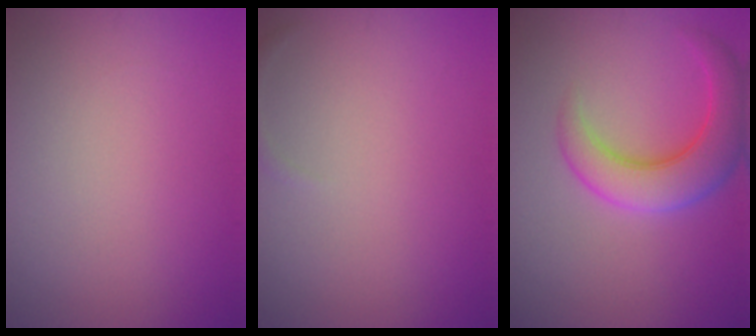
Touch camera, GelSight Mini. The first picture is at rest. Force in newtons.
{"total": 0.6, "press": 0.6, "slide": 0.1}
{"total": 5.8, "press": 5.8, "slide": 0.3}